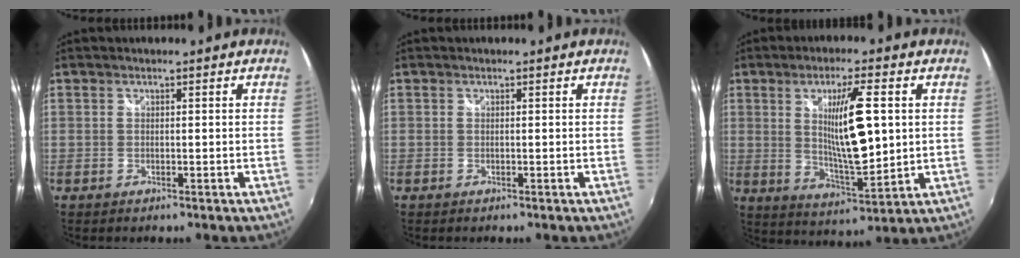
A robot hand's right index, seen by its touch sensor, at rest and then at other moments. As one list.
[{"total": 0.0}, {"total": 11.9, "force": [1.9, 2.5, 11.5], "torque": [-0.188, -0.012, 0.041]}]